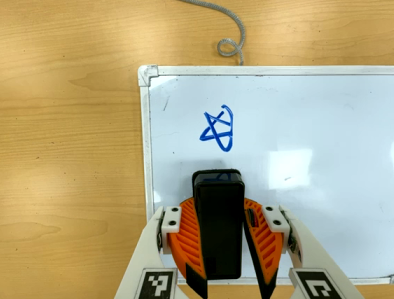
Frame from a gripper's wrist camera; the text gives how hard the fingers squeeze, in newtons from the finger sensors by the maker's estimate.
{"total": 11.6, "left": 10.1, "right": 13.1}